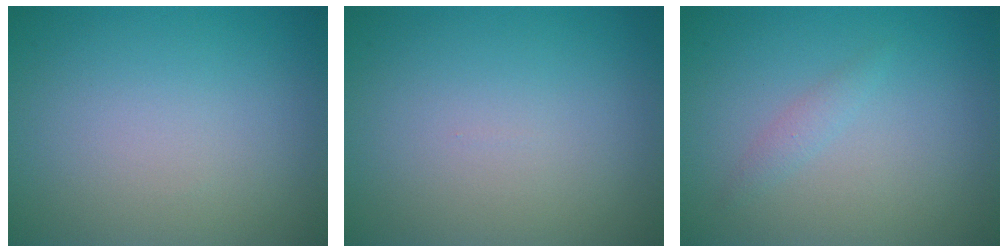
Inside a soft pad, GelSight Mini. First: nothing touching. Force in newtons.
{"total": 0.0}
{"total": 0.9, "press": 0.9, "slide": 0.0}